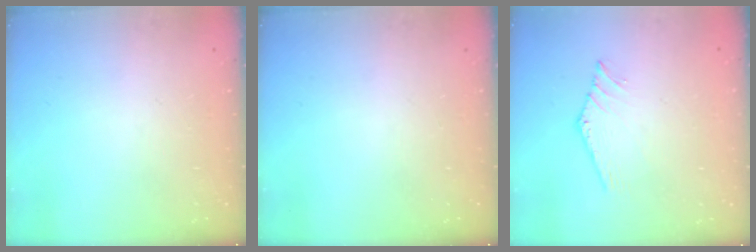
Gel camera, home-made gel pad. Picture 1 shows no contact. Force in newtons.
{"total": 0.0}
{"total": 0.5, "press": 0.5, "slide": 0.2}